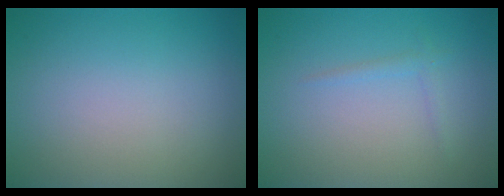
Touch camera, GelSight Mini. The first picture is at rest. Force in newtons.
{"total": 0.8, "press": 0.8, "slide": 0.0}